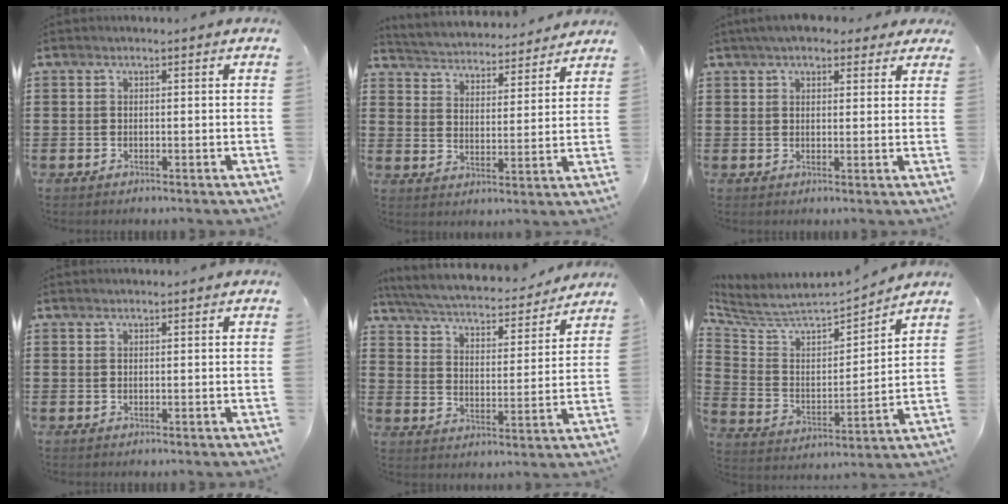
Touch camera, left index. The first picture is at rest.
{"total": 3.7, "force": [3.7, 0.1, -0.3], "torque": [-0.019, -0.034, 0.057]}
{"total": 4.3, "force": [3.5, 1.5, 2.0], "torque": [-0.051, 0.003, 0.065]}
{"total": 0.5, "force": [0.5, 0.0, 0.2], "torque": [-0.005, -0.001, 0.011]}
{"total": 4.9, "force": [4.7, 0.2, 1.6], "torque": [-0.055, -0.035, 0.074]}
{"total": 5.0, "force": [4.6, 1.4, 1.4], "torque": [-0.058, -0.041, 0.070]}